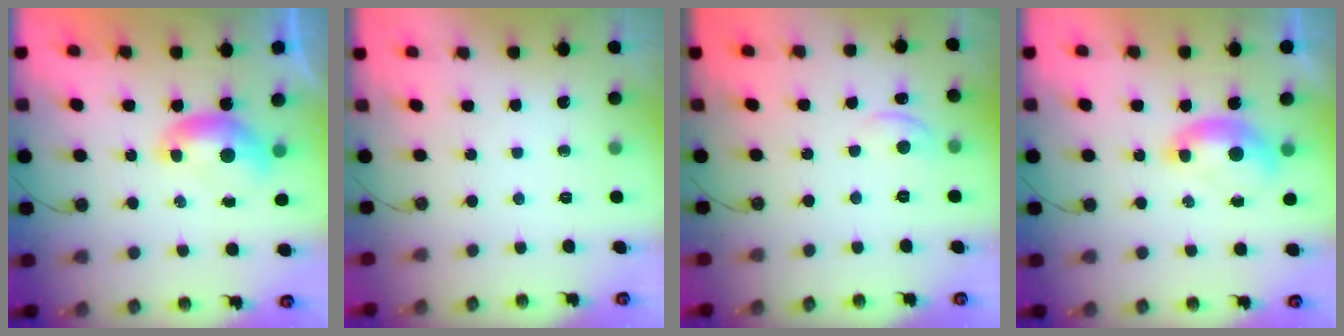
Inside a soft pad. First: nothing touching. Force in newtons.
{"total": 0.0}
{"total": 0.8, "press": 0.5, "slide": 0.7}
{"total": 1.5, "press": 1.3, "slide": 0.7}